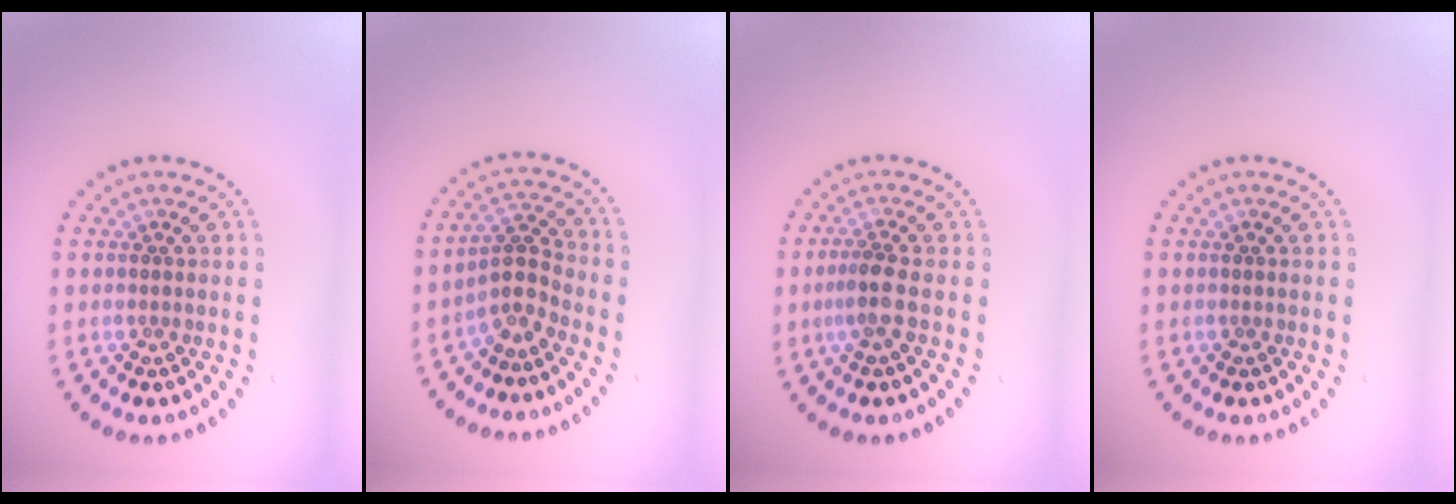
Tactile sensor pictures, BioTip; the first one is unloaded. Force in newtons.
{"total": 2.9, "press": 2.0, "slide": 2.0}
{"total": 2.1, "press": 1.6, "slide": 1.4}
{"total": 0.0}